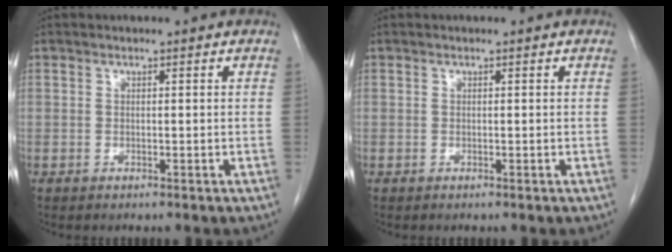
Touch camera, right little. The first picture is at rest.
{"total": 0.0}